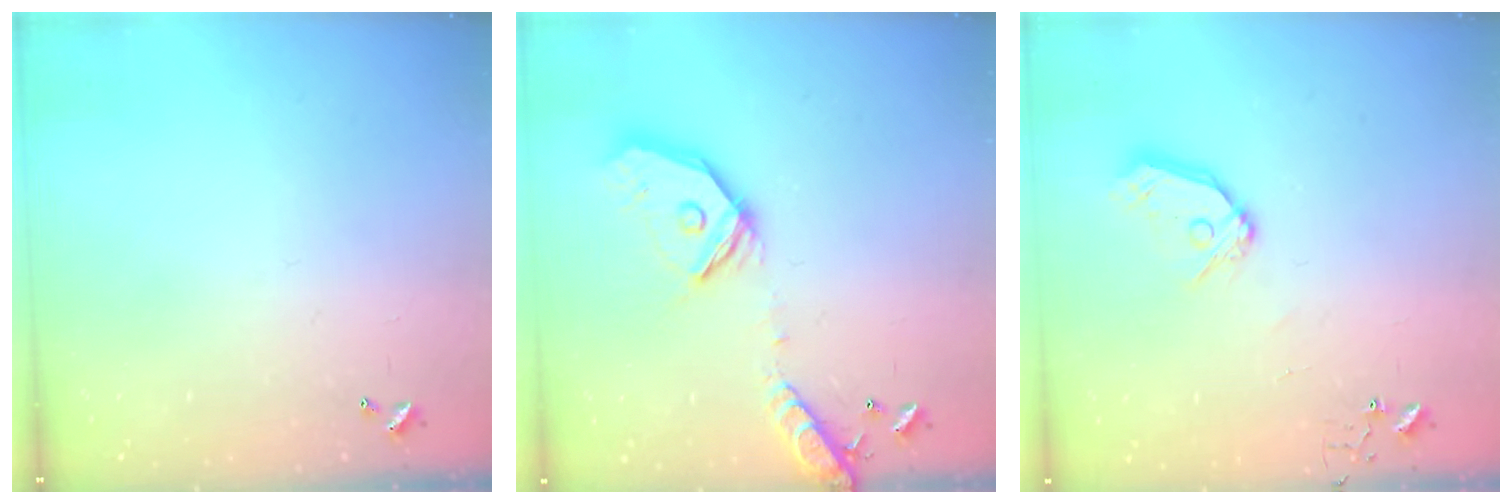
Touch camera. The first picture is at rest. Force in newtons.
{"total": 18.4, "press": 18.2, "slide": 3.1}
{"total": 9.9, "press": 9.8, "slide": 1.3}